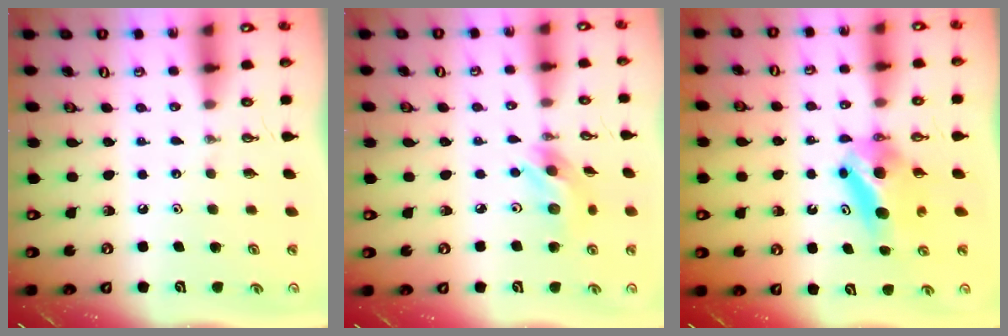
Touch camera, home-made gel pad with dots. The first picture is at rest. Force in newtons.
{"total": 9.8, "press": 9.8, "slide": 0.8}
{"total": 7.6, "press": 6.8, "slide": 3.3}